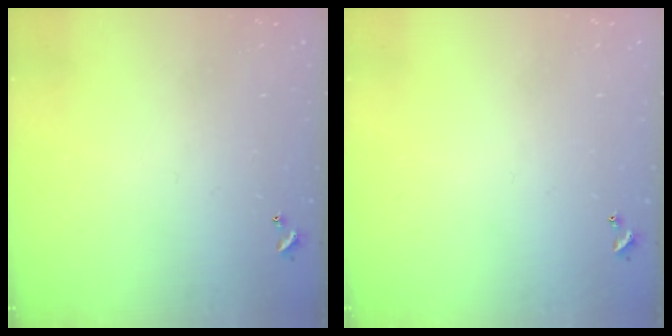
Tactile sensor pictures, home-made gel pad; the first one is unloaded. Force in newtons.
{"total": 0.0}